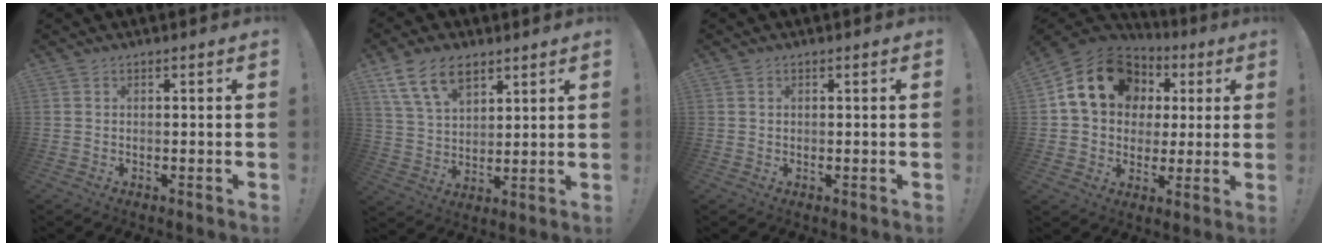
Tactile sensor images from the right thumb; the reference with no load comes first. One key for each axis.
{"total": 13.4, "fx": 7.9, "fy": 8.1, "fz": 7.2, "tx": -0.133, "ty": -0.025, "tz": 0.152}
{"total": 0.7, "fx": 0.4, "fy": 0.6, "fz": 0.2, "tx": -0.011, "ty": 0.004, "tz": 0.009}
{"total": 18.4, "fx": 6.2, "fy": 14.4, "fz": 9.6, "tx": -0.147, "ty": -0.012, "tz": 0.129}